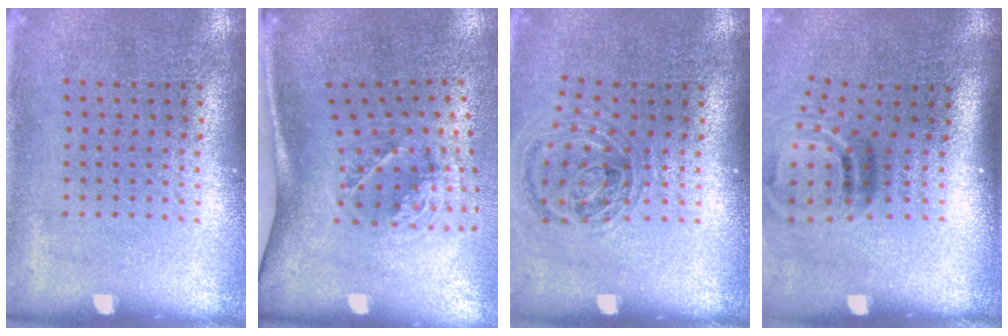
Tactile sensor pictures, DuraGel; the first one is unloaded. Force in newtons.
{"total": 2.0, "press": 1.3, "slide": 1.6}
{"total": 1.1, "press": 1.0, "slide": 0.3}
{"total": 2.1, "press": 1.3, "slide": 1.7}